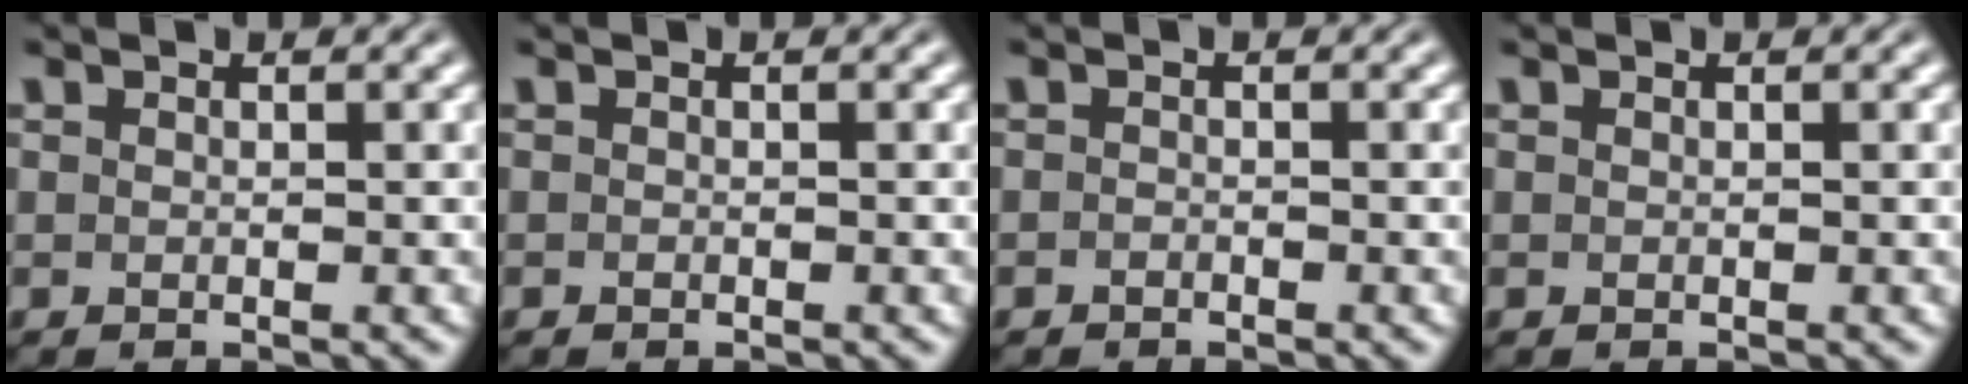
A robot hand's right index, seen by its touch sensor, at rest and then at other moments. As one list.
[{"total": 0.5, "force": [-0.3, -0.4, -0.1], "torque": [0.002, -0.006, -0.003]}, {"total": 0.9, "force": [-0.7, -0.5, -0.2], "torque": [0.005, -0.009, -0.009]}, {"total": 0.0}]